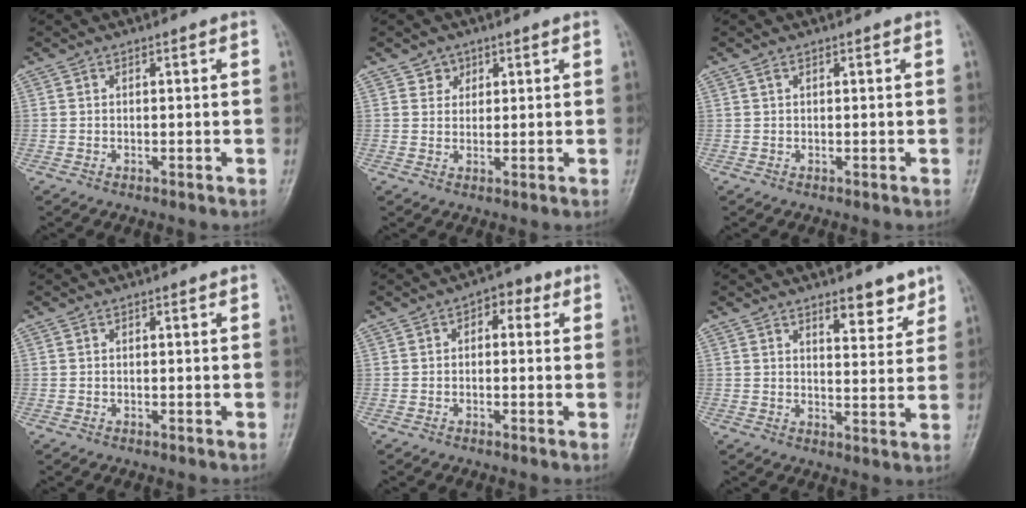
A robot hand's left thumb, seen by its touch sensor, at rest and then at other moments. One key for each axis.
{"total": 2.3, "fx": 1.3, "fy": 1.9, "fz": 0.0, "tx": 0.022, "ty": -0.007, "tz": 0.015}
{"total": 0.0}
{"total": 0.0}
{"total": 4.1, "fx": 1.1, "fy": 2.5, "fz": 3.0, "tx": -0.017, "ty": 0.012, "tz": 0.005}
{"total": 6.1, "fx": 4.4, "fy": 2.3, "fz": 3.5, "tx": -0.023, "ty": -0.032, "tz": 0.062}